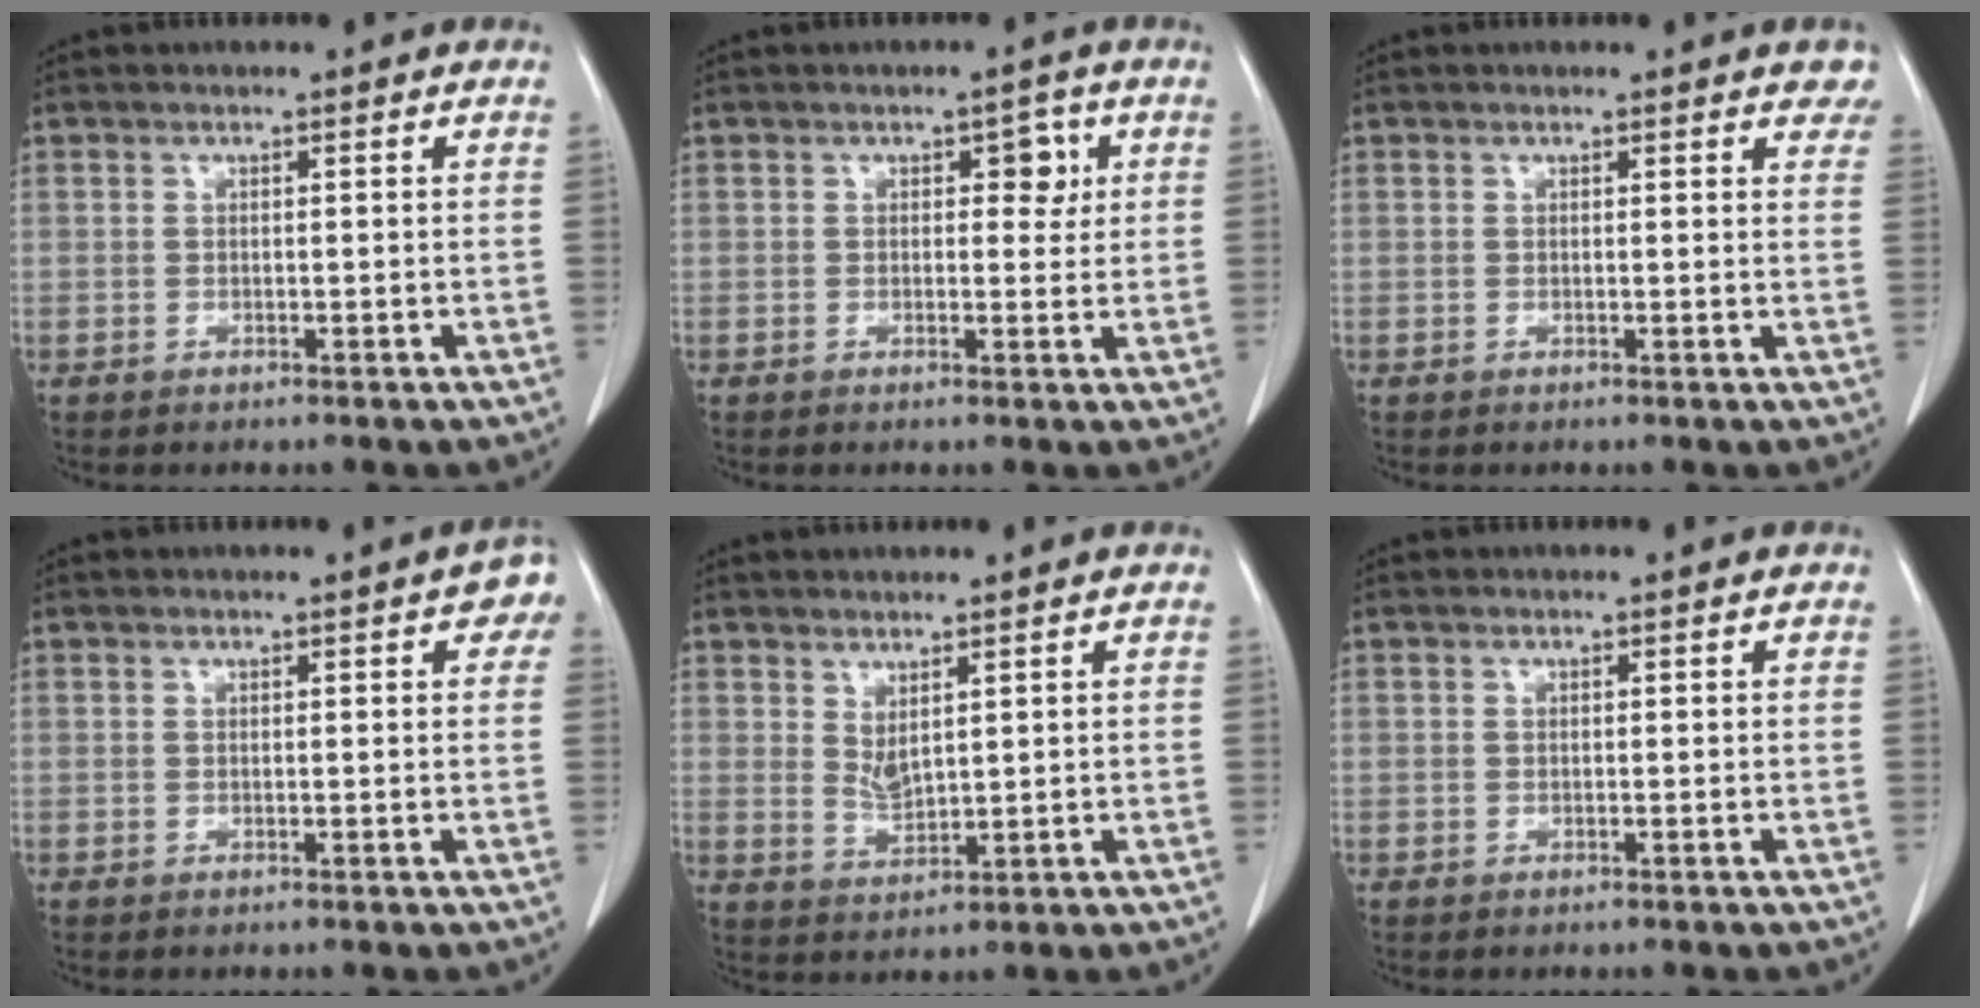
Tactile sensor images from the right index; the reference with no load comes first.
{"total": 3.1, "force": [1.0, 1.8, 2.4], "torque": [-0.026, 0.009, 0.013]}
{"total": 4.0, "force": [3.4, 1.3, 1.8], "torque": [-0.009, -0.005, 0.019]}
{"total": 3.4, "force": [1.6, 1.0, 2.8], "torque": [-0.023, 0.005, 0.012]}
{"total": 3.1, "force": [1.6, 1.0, 2.4], "torque": [-0.052, -0.009, 0.042]}
{"total": 0.0}